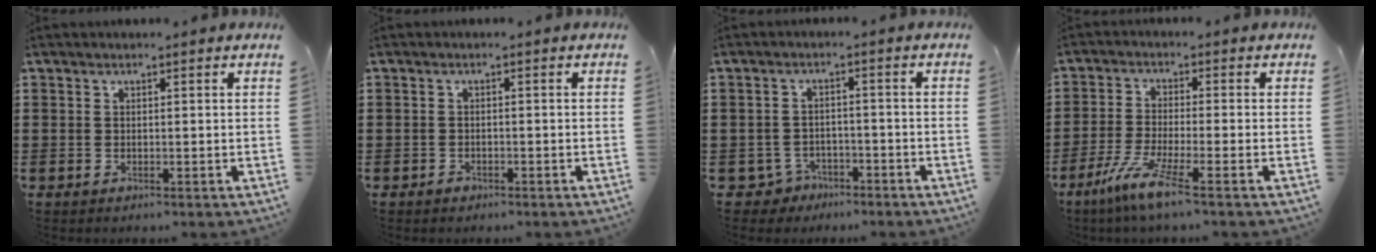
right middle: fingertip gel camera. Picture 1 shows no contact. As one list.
[{"total": 0.9, "force": [-0.8, 0.5, 0.2], "torque": [-0.005, 0.001, -0.016]}, {"total": 3.2, "force": [-2.7, 1.7, 0.5], "torque": [-0.024, 0.003, -0.059]}, {"total": 6.4, "force": [-4.1, 0.2, 5.0], "torque": [-0.107, -0.016, -0.078]}]